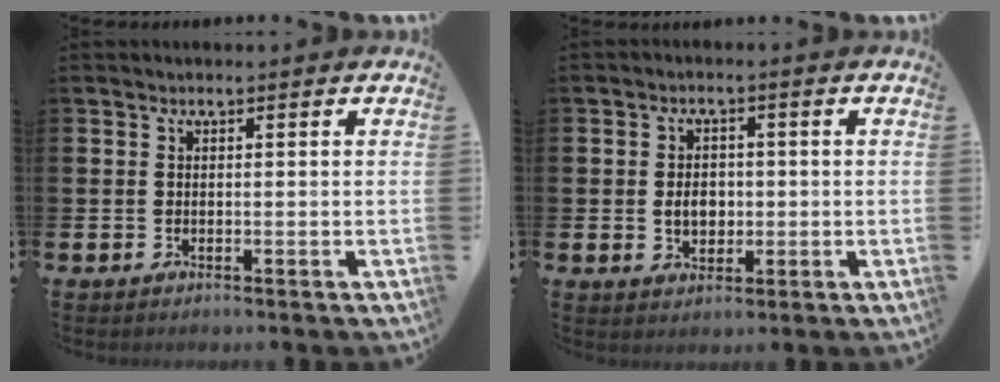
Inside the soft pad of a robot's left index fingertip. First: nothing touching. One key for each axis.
{"total": 3.4, "fx": -0.2, "fy": 2.6, "fz": 2.2, "tx": -0.022, "ty": -0.002, "tz": -0.012}